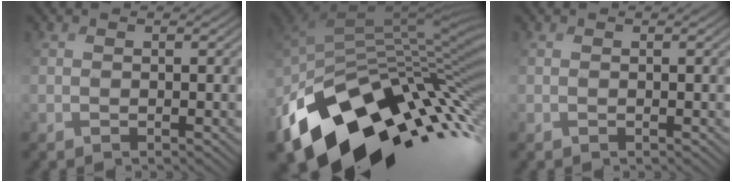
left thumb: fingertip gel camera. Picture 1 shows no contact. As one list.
[{"total": 16.3, "force": [-8.1, 9.8, 10.2], "torque": [-0.214, -0.025, -0.137]}, {"total": 0.0}]